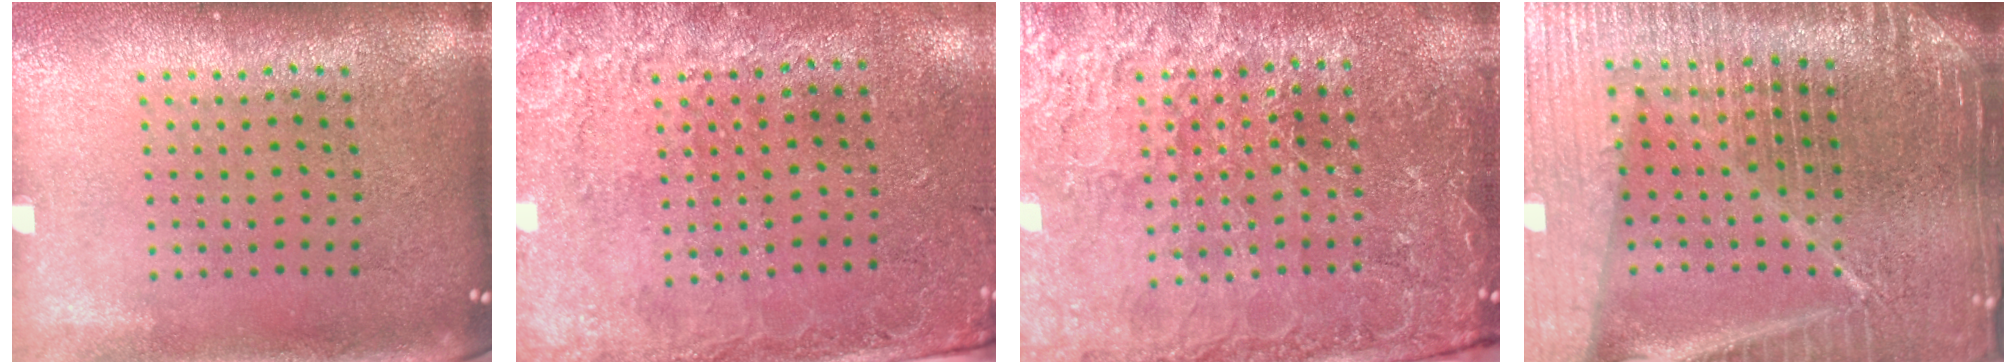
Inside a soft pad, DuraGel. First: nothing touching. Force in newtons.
{"total": 2.6, "press": 1.9, "slide": 1.8}
{"total": 4.0, "press": 3.9, "slide": 0.9}
{"total": 6.9, "press": 5.9, "slide": 3.6}